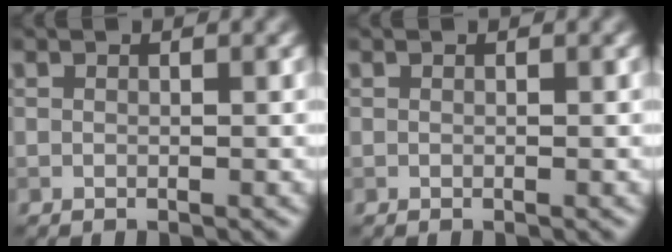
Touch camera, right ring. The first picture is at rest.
{"total": 0.0}